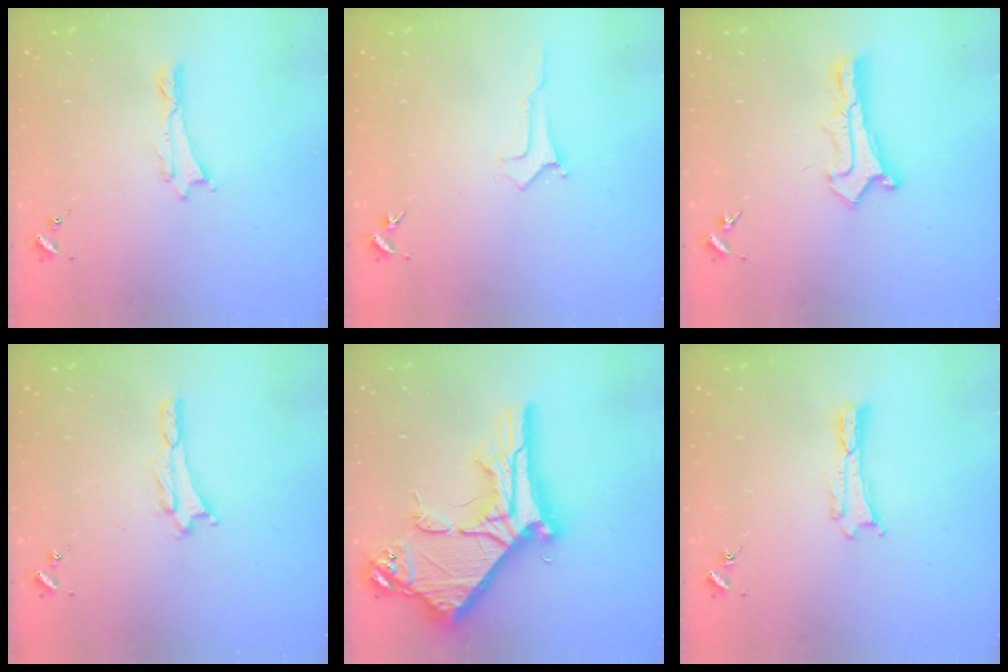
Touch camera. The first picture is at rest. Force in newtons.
{"total": 0.0}
{"total": 1.1, "press": 1.1, "slide": 0.1}
{"total": 0.7, "press": 0.7, "slide": 0.2}
{"total": 14.0, "press": 13.9, "slide": 1.4}
{"total": 0.0}